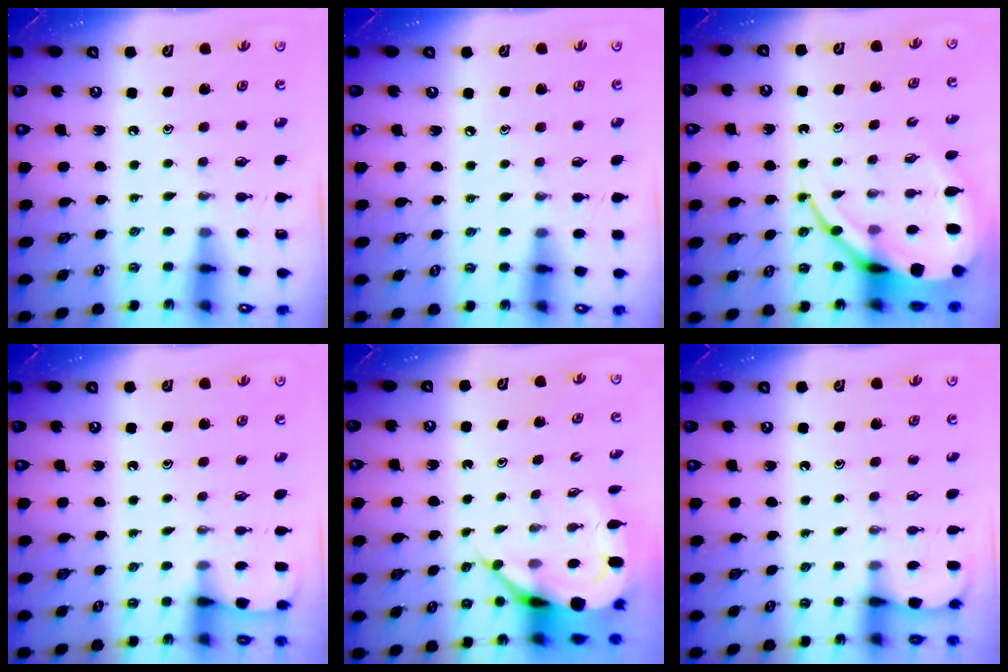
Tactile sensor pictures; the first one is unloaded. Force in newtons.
{"total": 2.2, "press": 2.2, "slide": 0.3}
{"total": 13.1, "press": 13.1, "slide": 1.2}
{"total": 1.8, "press": 1.8, "slide": 0.2}
{"total": 9.0, "press": 8.9, "slide": 0.9}
{"total": 1.8, "press": 1.8, "slide": 0.2}